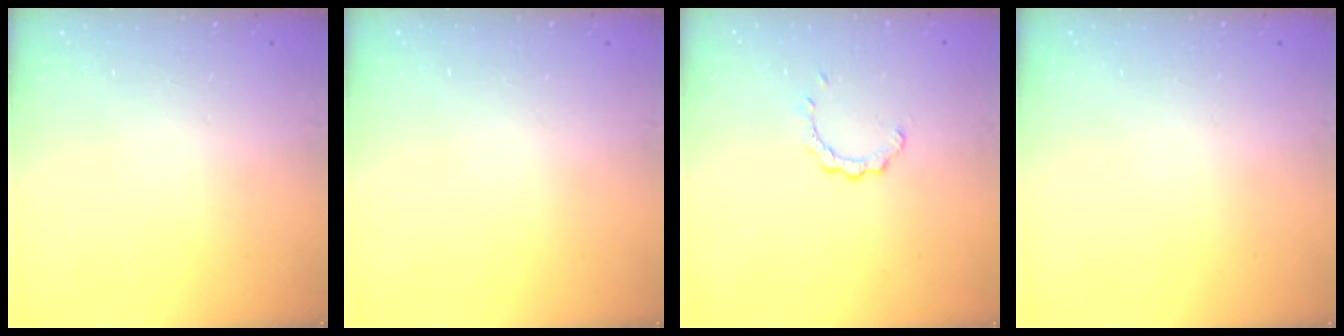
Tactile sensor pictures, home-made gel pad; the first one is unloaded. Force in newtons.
{"total": 0.0}
{"total": 2.2, "press": 2.2, "slide": 0.1}
{"total": 0.0}